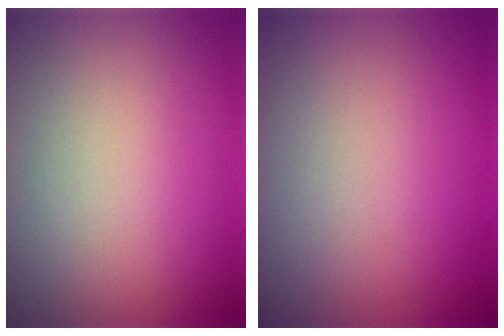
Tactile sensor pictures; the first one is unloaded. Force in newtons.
{"total": 0.0}